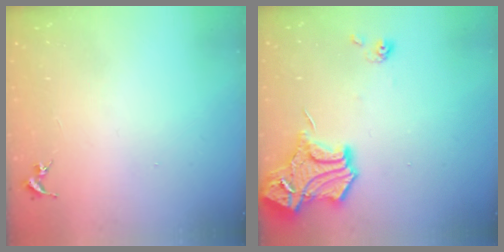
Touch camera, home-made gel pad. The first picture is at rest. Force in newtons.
{"total": 15.5, "press": 15.4, "slide": 1.4}